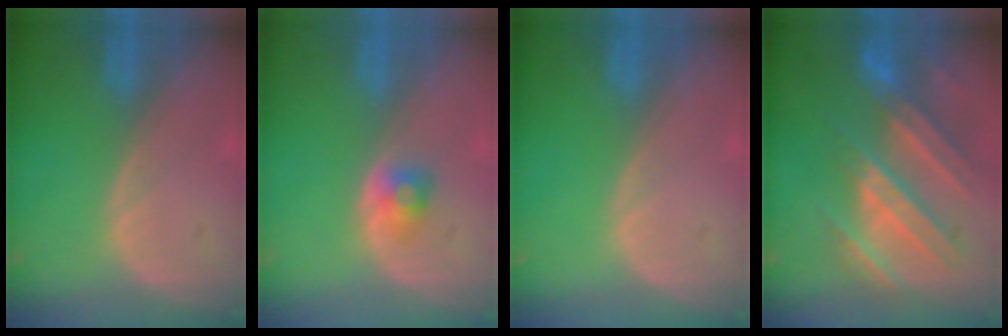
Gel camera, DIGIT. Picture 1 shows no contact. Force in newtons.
{"total": 2.6, "press": 2.4, "slide": 1.2}
{"total": 0.0}
{"total": 10.5, "press": 9.6, "slide": 4.2}